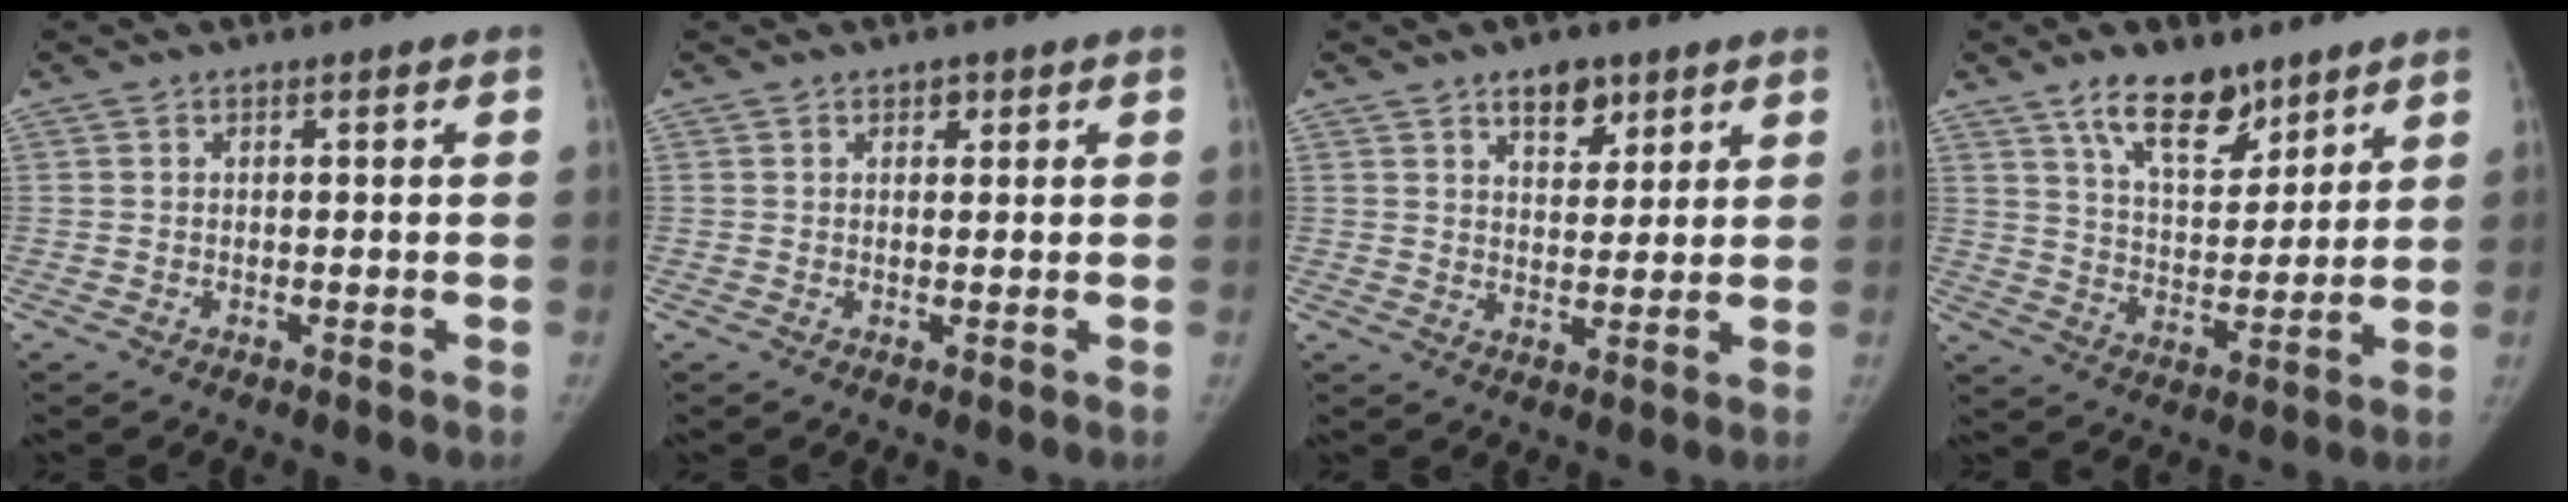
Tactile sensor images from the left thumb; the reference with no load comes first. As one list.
[{"total": 1.4, "force": [0.9, 0.8, 0.7], "torque": [-0.003, -0.003, 0.011]}, {"total": 6.5, "force": [4.1, 3.5, 3.6], "torque": [-0.027, -0.024, 0.064]}, {"total": 12.4, "force": [8.5, 5.9, 6.9], "torque": [-0.084, -0.056, 0.150]}]